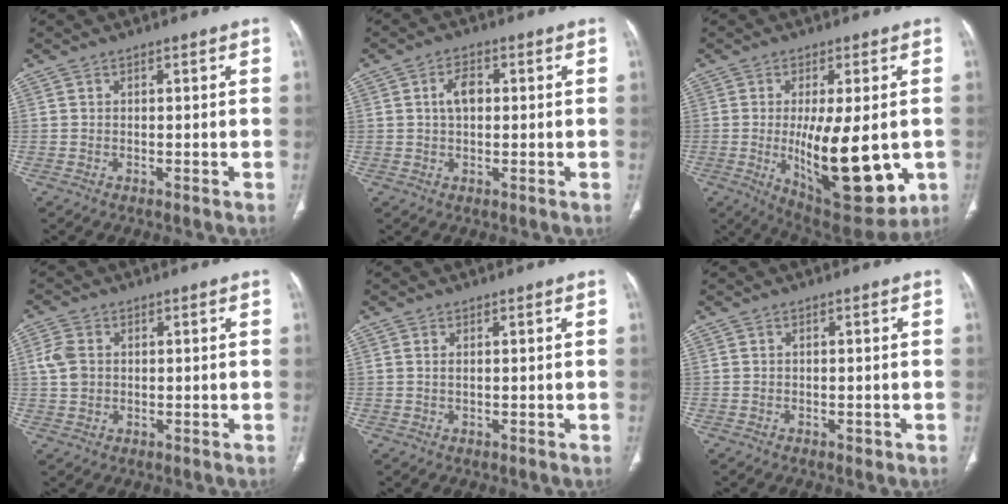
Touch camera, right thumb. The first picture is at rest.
{"total": 4.3, "force": [0.6, 2.6, 3.4], "torque": [-0.060, 0.007, 0.010]}
{"total": 18.9, "force": [-2.7, 7.1, 17.4], "torque": [-0.259, -0.033, -0.017]}
{"total": 4.7, "force": [0.6, 3.6, 2.9], "torque": [-0.065, 0.003, 0.012]}
{"total": 0.8, "force": [0.3, 0.3, 0.7], "torque": [-0.019, 0.003, 0.007]}
{"total": 0.8, "force": [-0.3, 0.6, 0.5], "torque": [-0.006, 0.000, -0.002]}